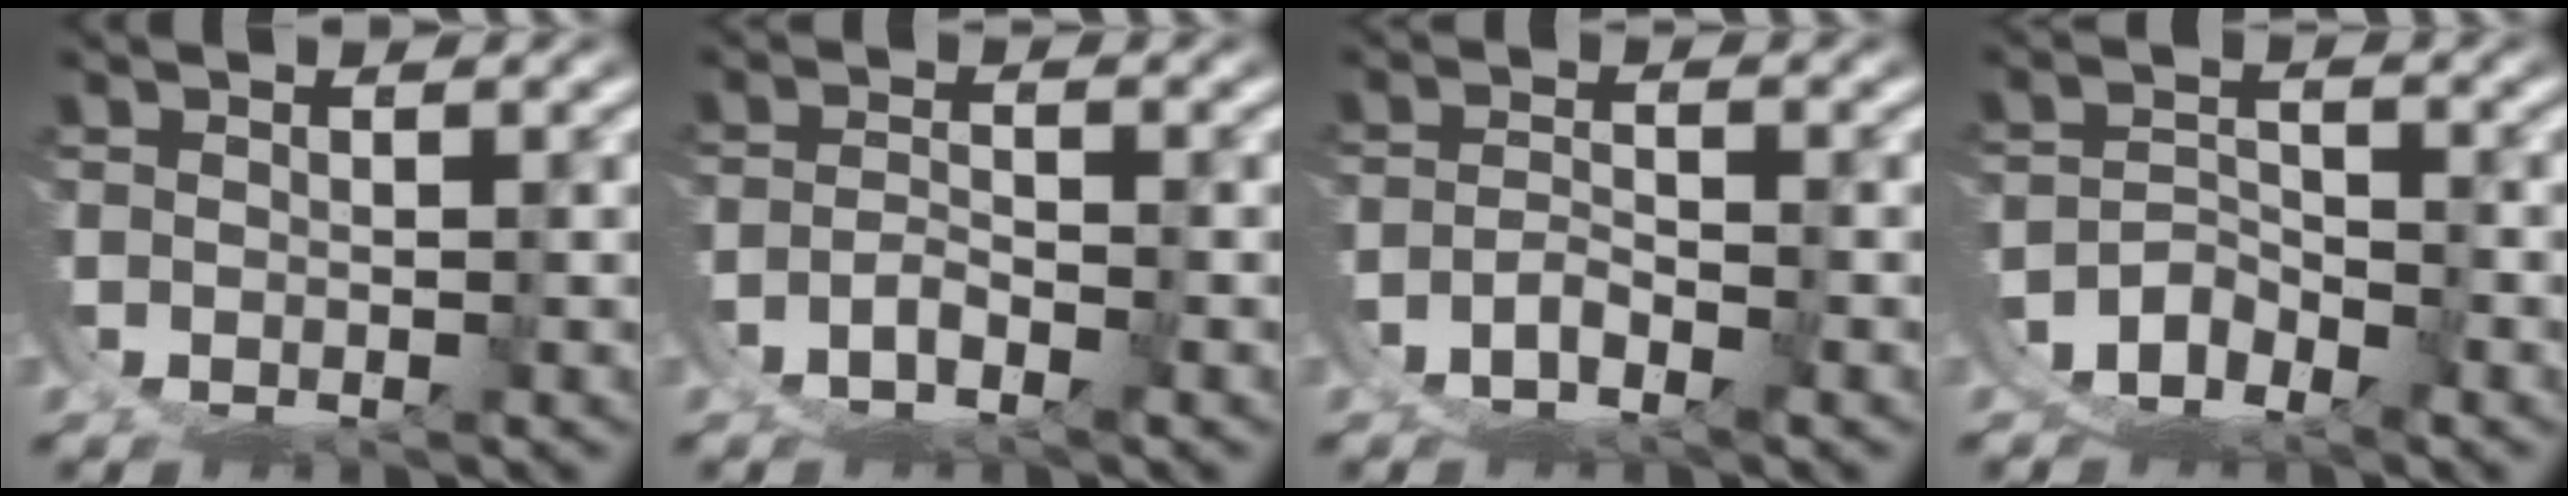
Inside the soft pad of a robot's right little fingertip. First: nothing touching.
{"total": 2.9, "force": [-2.5, 0.8, 1.3], "torque": [-0.015, 0.001, -0.047]}
{"total": 3.9, "force": [-3.1, 1.9, 1.5], "torque": [-0.024, -0.002, -0.056]}
{"total": 6.8, "force": [-4.0, 4.9, 2.4], "torque": [-0.059, -0.022, -0.071]}